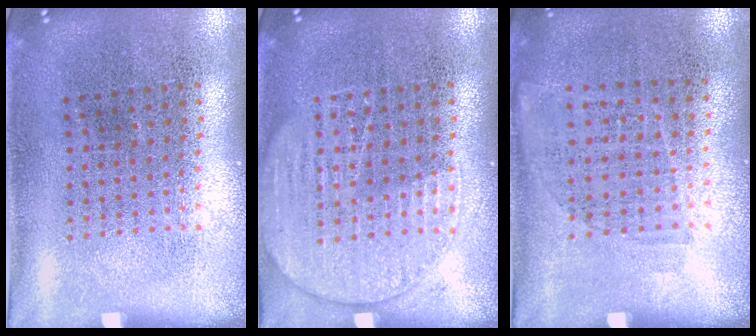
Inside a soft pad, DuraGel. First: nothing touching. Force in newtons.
{"total": 2.0, "press": 1.9, "slide": 0.3}
{"total": 0.9, "press": 0.8, "slide": 0.5}